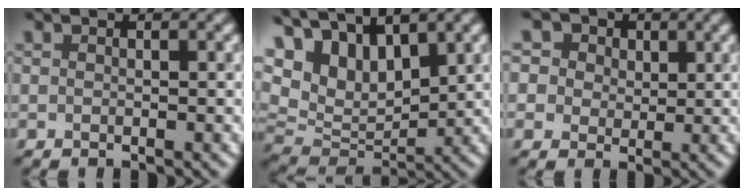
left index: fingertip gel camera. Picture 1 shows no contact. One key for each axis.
{"total": 9.6, "fx": 5.5, "fy": 4.9, "fz": 6.3, "tx": -0.145, "ty": 0.022, "tz": 0.097}
{"total": 9.4, "fx": 4.9, "fy": 6.7, "fz": 4.3, "tx": -0.081, "ty": 0.029, "tz": 0.047}